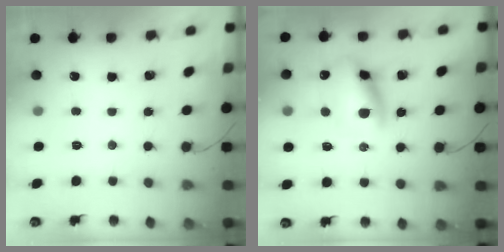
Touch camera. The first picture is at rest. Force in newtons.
{"total": 12.6, "press": 12.3, "slide": 2.9}